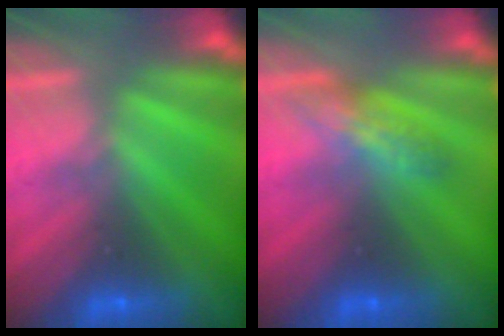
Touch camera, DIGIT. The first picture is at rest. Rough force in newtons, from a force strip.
{"total": 2.5}